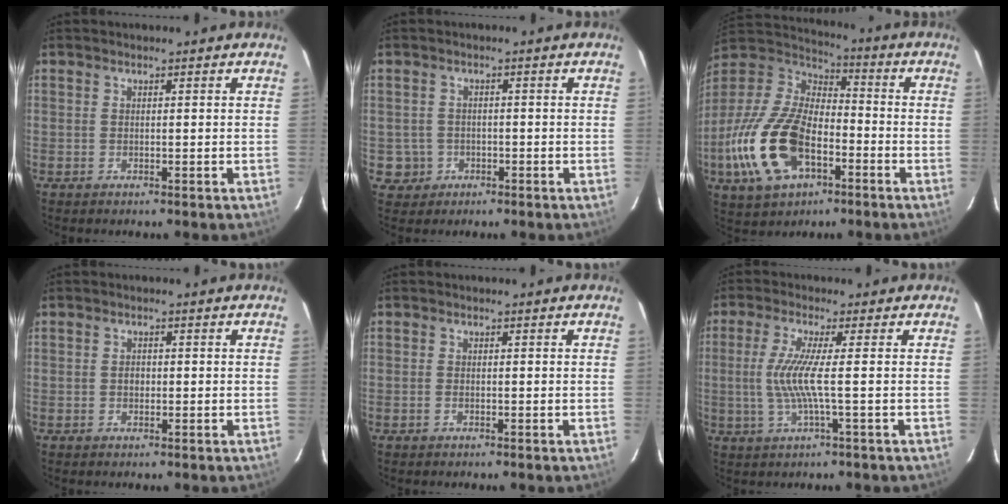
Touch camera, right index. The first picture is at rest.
{"total": 4.0, "force": [-1.0, 3.8, 0.2], "torque": [-0.014, 0.013, -0.008]}
{"total": 22.4, "force": [-8.3, 12.4, 16.7], "torque": [-0.375, -0.020, -0.147]}
{"total": 1.2, "force": [-0.2, 1.1, 0.6], "torque": [-0.010, 0.004, -0.003]}
{"total": 0.6, "force": [-0.2, 0.3, 0.4], "torque": [-0.008, -0.001, -0.004]}
{"total": 6.3, "force": [-0.4, -0.8, 6.3], "torque": [-0.137, -0.006, -0.006]}